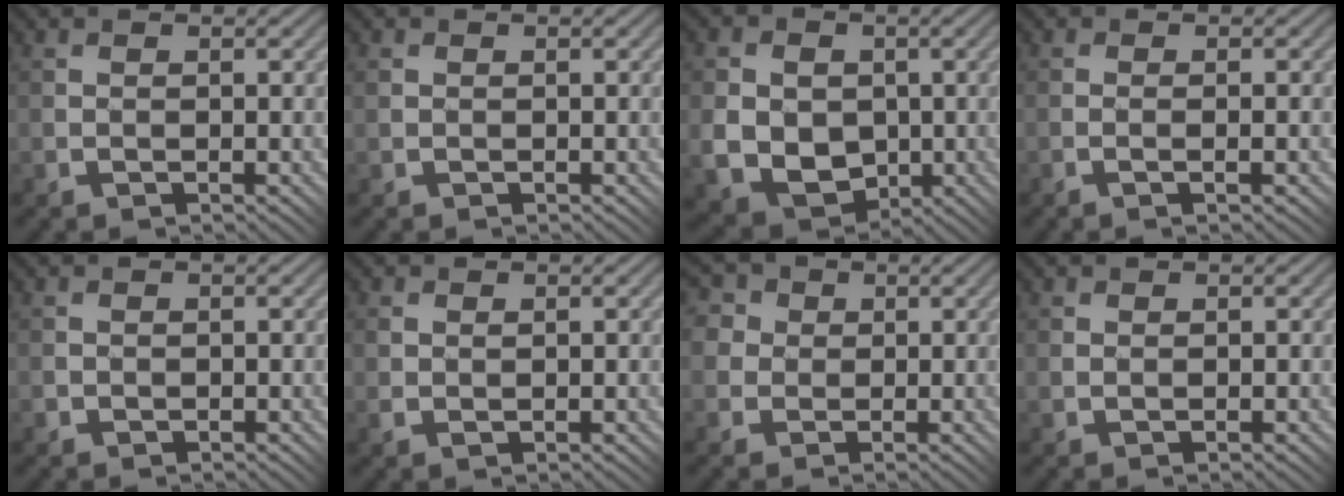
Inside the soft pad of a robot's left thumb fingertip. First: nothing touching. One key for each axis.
{"total": 0.8, "fx": 0.2, "fy": 0.7, "fz": 0.2, "tx": -0.007, "ty": -0.001, "tz": 0.005}
{"total": 9.7, "fx": -1.0, "fy": 8.1, "fz": 5.4, "tx": -0.120, "ty": -0.018, "tz": -0.026}
{"total": 1.4, "fx": -0.5, "fy": -0.4, "fz": 1.2, "tx": -0.019, "ty": 0.008, "tz": -0.007}
{"total": 0.7, "fx": 0.0, "fy": 0.7, "fz": 0.0, "tx": -0.004, "ty": -0.004, "tz": 0.001}
{"total": 1.6, "fx": 0.4, "fy": 1.0, "fz": 1.2, "tx": -0.023, "ty": -0.002, "tz": 0.010}
{"total": 7.6, "fx": 3.0, "fy": 6.4, "fz": 2.9, "tx": -0.087, "ty": 0.024, "tz": 0.035}
{"total": 1.0, "fx": 0.1, "fy": 0.4, "fz": 0.8, "tx": -0.015, "ty": 0.001, "tz": 0.008}